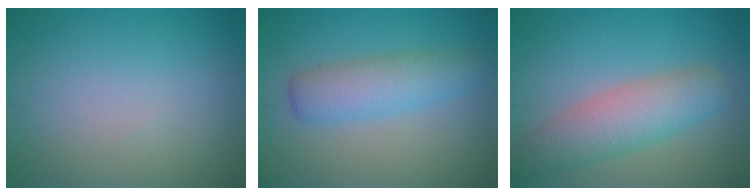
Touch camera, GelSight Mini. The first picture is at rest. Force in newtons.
{"total": 3.9, "press": 3.9, "slide": 0.1}
{"total": 5.4, "press": 5.4, "slide": 0.5}